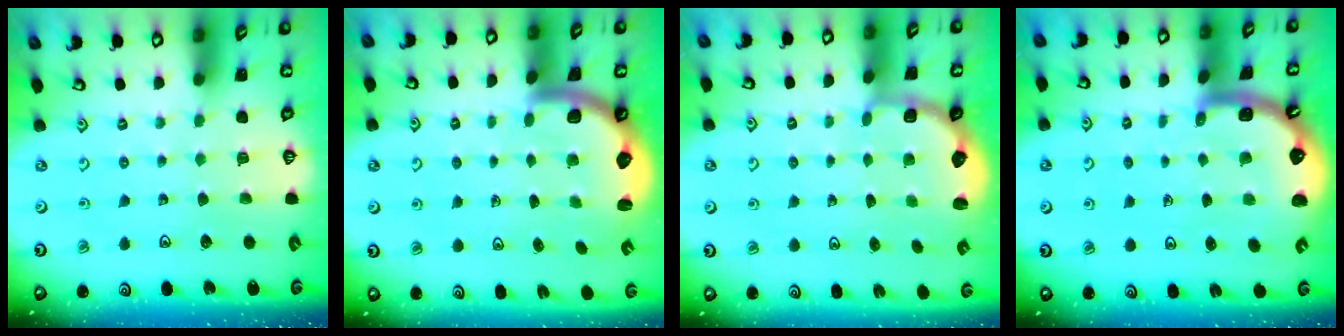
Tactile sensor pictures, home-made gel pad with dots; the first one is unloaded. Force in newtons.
{"total": 2.7, "press": 2.6, "slide": 0.5}
{"total": 2.9, "press": 2.4, "slide": 1.6}
{"total": 4.0, "press": 3.9, "slide": 0.4}